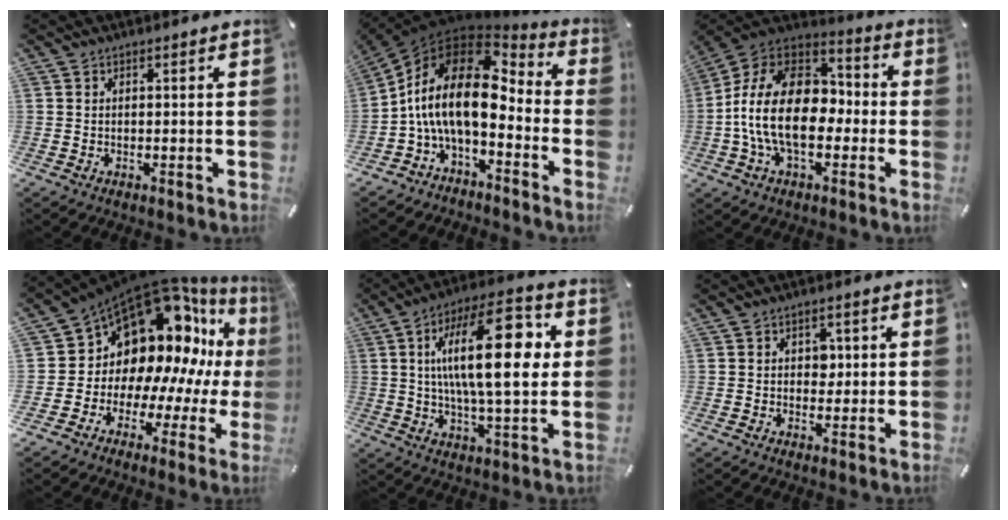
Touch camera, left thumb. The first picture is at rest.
{"total": 17.7, "force": [-0.6, 9.9, 14.7], "torque": [-0.324, -0.004, -0.014]}
{"total": 20.5, "force": [-3.6, 13.2, 15.2], "torque": [-0.293, 0.026, -0.059]}
{"total": 16.5, "force": [9.0, 11.5, 7.9], "torque": [-0.113, -0.113, 0.174]}
{"total": 22.3, "force": [4.6, 7.9, 20.3], "torque": [-0.363, -0.007, 0.056]}
{"total": 3.0, "force": [0.3, 2.4, 1.7], "torque": [-0.013, -0.003, -0.003]}